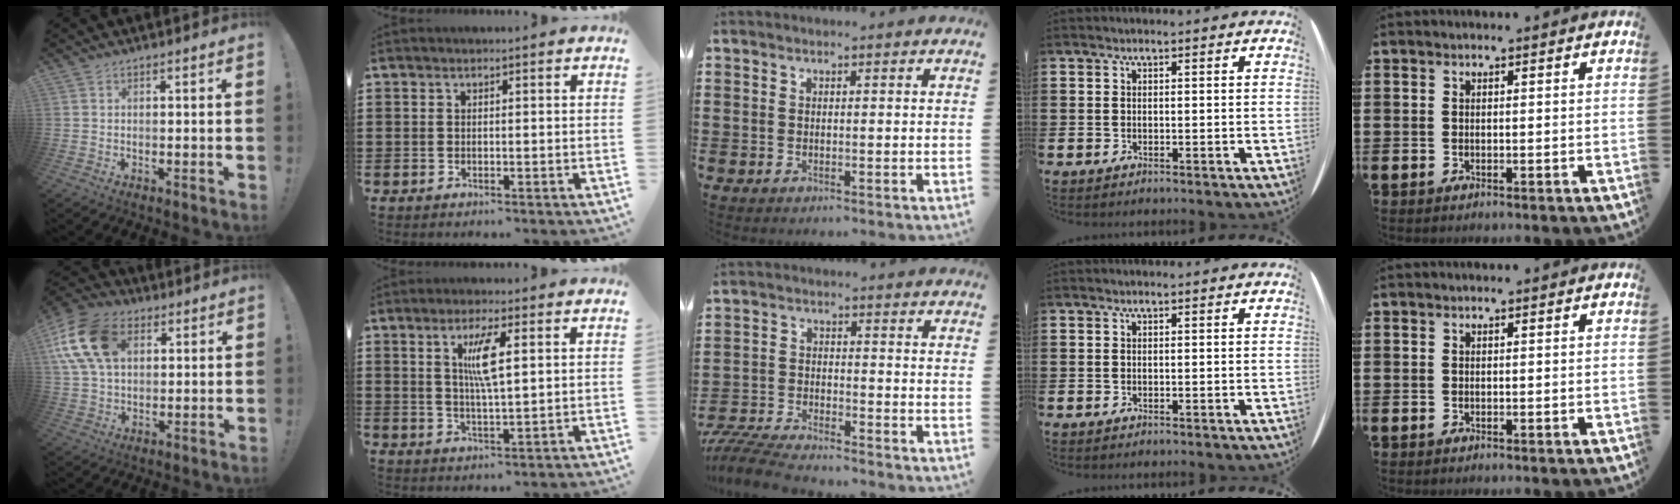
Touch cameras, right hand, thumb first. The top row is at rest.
{"thumb": {"total": 17.7, "force": [5.9, 12.0, 11.5], "torque": [-0.219, -0.006, 0.115]}, "index": {"total": 5.7, "force": [1.7, 1.1, 5.4], "torque": [-0.110, 0.004, 0.025]}, "middle": {"total": 6.8, "force": [-6.5, 0.7, 1.7], "torque": [-0.041, 0.005, -0.129]}}